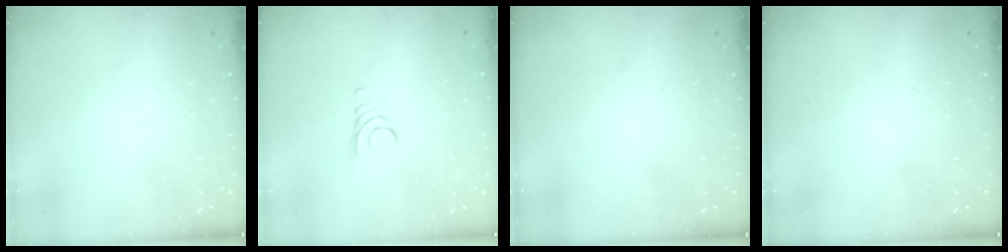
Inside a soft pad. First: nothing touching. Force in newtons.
{"total": 2.7, "press": 2.7, "slide": 0.3}
{"total": 0.0}
{"total": 0.0}